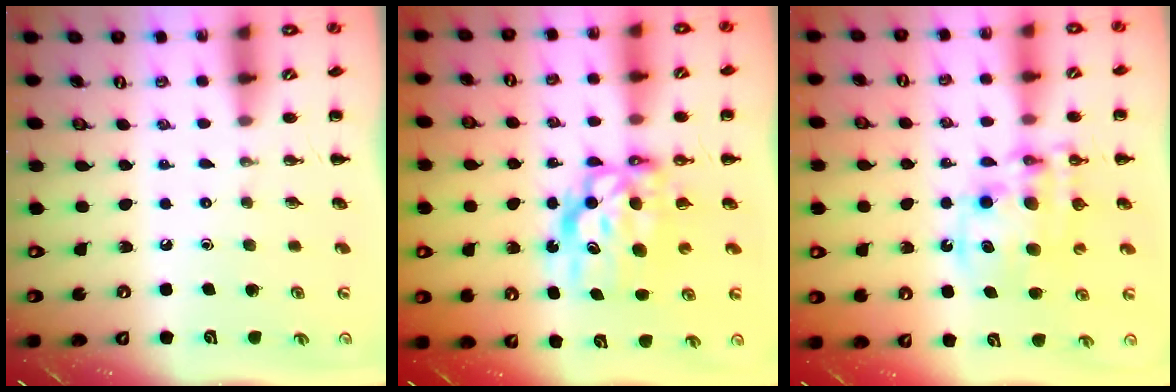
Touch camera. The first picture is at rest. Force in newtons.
{"total": 9.1, "press": 8.9, "slide": 2.0}
{"total": 13.1, "press": 12.8, "slide": 2.8}